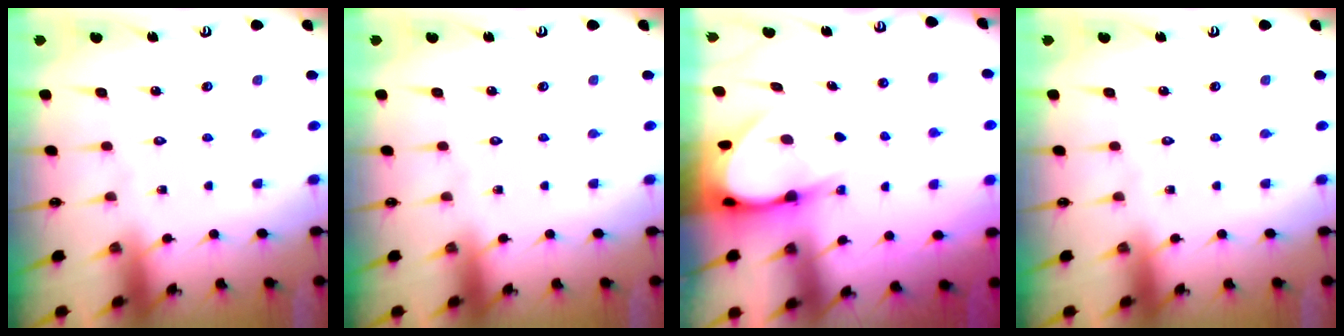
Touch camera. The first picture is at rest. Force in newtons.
{"total": 0.0}
{"total": 6.5, "press": 6.4, "slide": 0.7}
{"total": 0.0}